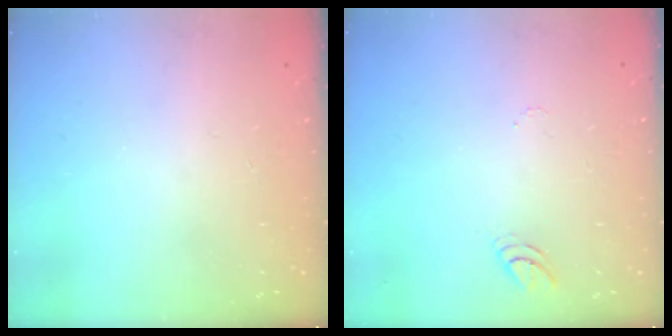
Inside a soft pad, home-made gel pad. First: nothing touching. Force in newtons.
{"total": 3.3, "press": 3.3, "slide": 0.3}